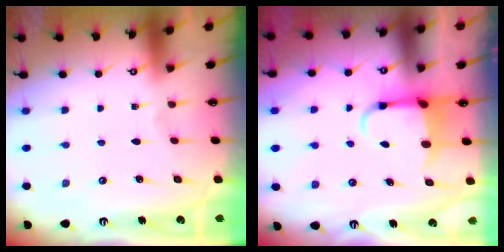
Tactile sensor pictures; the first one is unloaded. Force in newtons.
{"total": 4.0, "press": 3.8, "slide": 0.9}